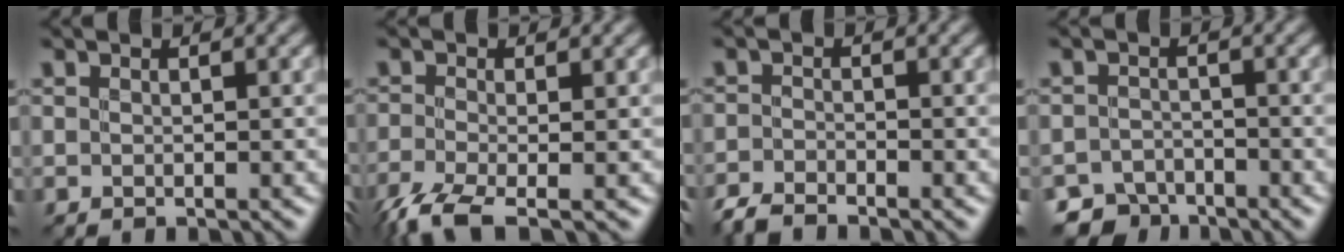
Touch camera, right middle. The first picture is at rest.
{"total": 5.0, "force": [-3.4, 1.3, 3.5], "torque": [-0.077, -0.016, -0.076]}
{"total": 2.6, "force": [-2.4, 0.5, 0.8], "torque": [-0.017, -0.007, -0.055]}
{"total": 3.3, "force": [-2.9, 1.6, 0.4], "torque": [0.007, -0.002, -0.057]}